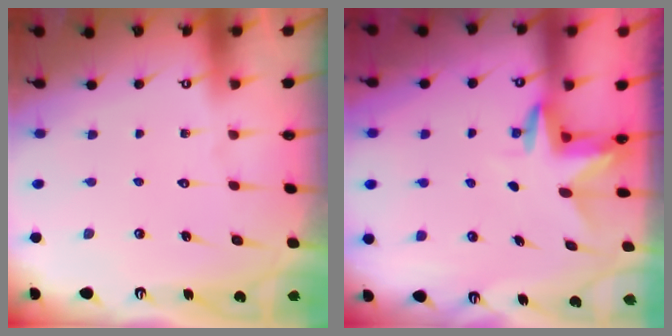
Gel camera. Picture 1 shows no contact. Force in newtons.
{"total": 3.1, "press": 3.1, "slide": 0.3}